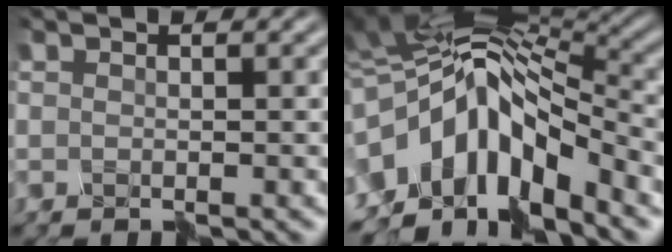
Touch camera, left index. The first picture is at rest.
{"total": 10.2, "force": [-3.2, 5.2, 8.2], "torque": [-0.142, 0.014, -0.063]}